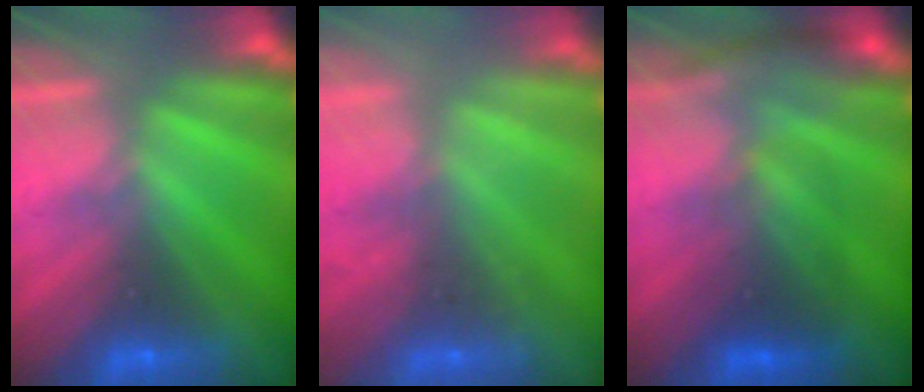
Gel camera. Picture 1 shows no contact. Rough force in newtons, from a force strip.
{"total": 2.1}
{"total": 2.8}